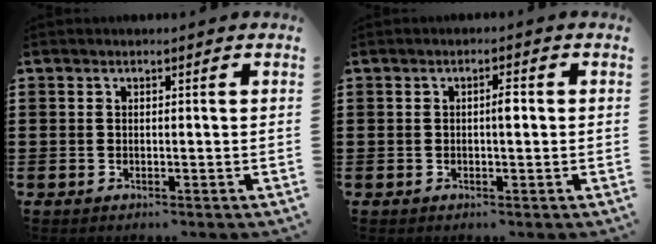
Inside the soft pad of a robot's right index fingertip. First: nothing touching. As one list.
[{"total": 2.0, "force": [0.0, 0.5, 1.9], "torque": [-0.036, 0.001, -0.001]}]